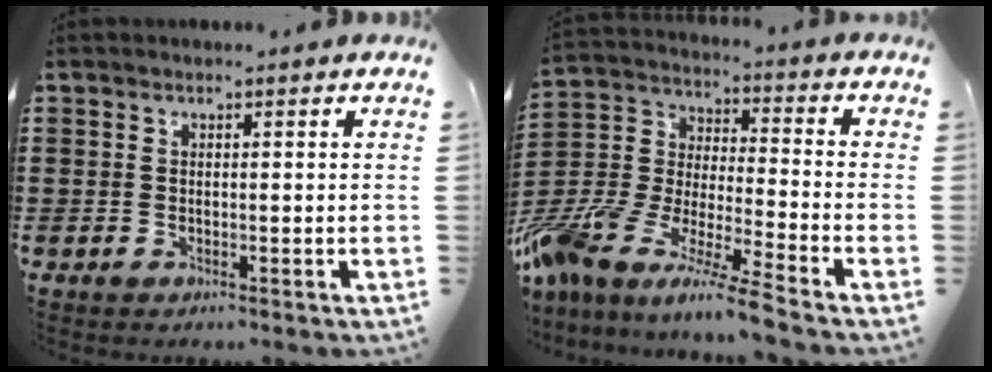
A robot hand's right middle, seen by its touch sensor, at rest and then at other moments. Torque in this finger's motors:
{"motor_torque": [1.67, -0.47, 0.33, 0.21]}